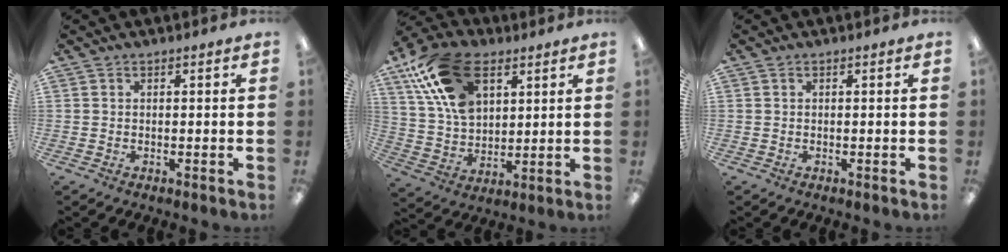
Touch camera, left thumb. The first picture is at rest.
{"total": 18.5, "force": [9.0, 11.3, 11.5], "torque": [-0.240, -0.015, 0.169]}
{"total": 0.0}